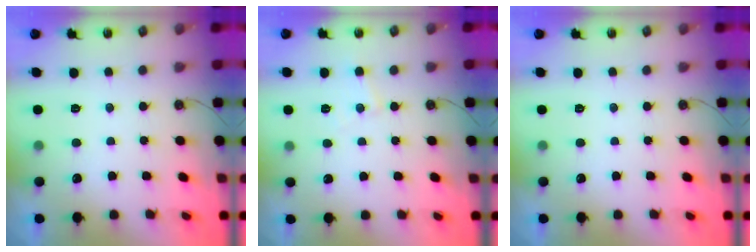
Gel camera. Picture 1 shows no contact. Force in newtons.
{"total": 4.9, "press": 4.9, "slide": 0.4}
{"total": 0.0}